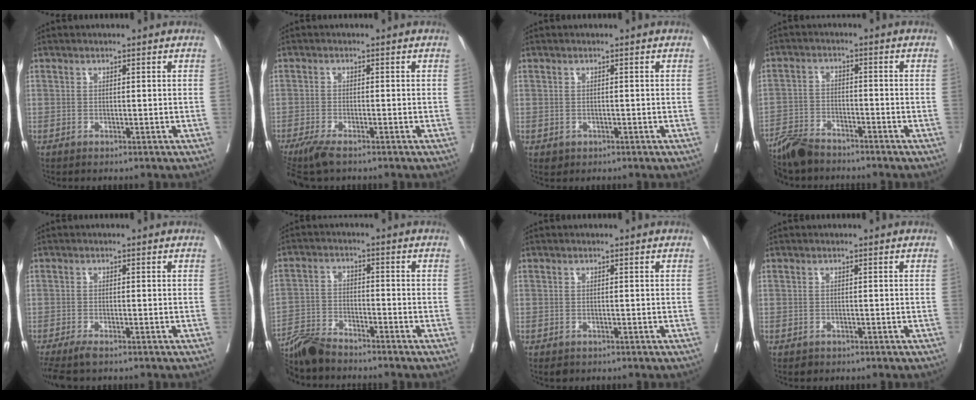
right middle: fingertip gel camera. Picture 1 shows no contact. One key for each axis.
{"total": 5.2, "fx": -4.0, "fy": 0.9, "fz": 3.2, "tx": -0.059, "ty": -0.013, "tz": -0.070}
{"total": 1.0, "fx": -0.4, "fy": 0.8, "fz": 0.2, "tx": -0.004, "ty": 0.002, "tz": -0.001}
{"total": 7.7, "fx": -7.0, "fy": 1.9, "fz": 2.5, "tx": -0.043, "ty": -0.022, "tz": -0.128}
{"total": 4.1, "fx": -3.3, "fy": 0.6, "fz": 2.4, "tx": -0.041, "ty": -0.012, "tz": -0.056}
{"total": 7.1, "fx": -6.8, "fy": 0.7, "fz": 2.2, "tx": -0.038, "ty": -0.018, "tz": -0.129}
{"total": 0.8, "fx": -0.6, "fy": 0.5, "fz": 0.3, "tx": -0.006, "ty": -0.001, "tz": -0.005}
{"total": 0.6, "fx": -0.4, "fy": 0.4, "fz": 0.1, "tx": -0.005, "ty": 0.001, "tz": -0.005}